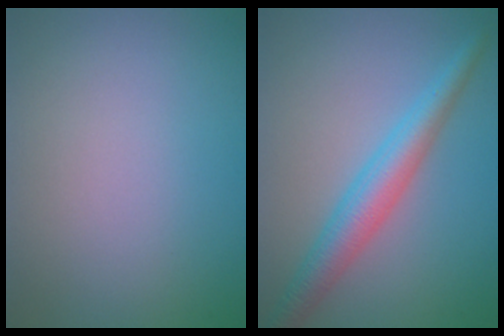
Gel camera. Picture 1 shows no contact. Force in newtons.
{"total": 4.0, "press": 4.0, "slide": 0.1}